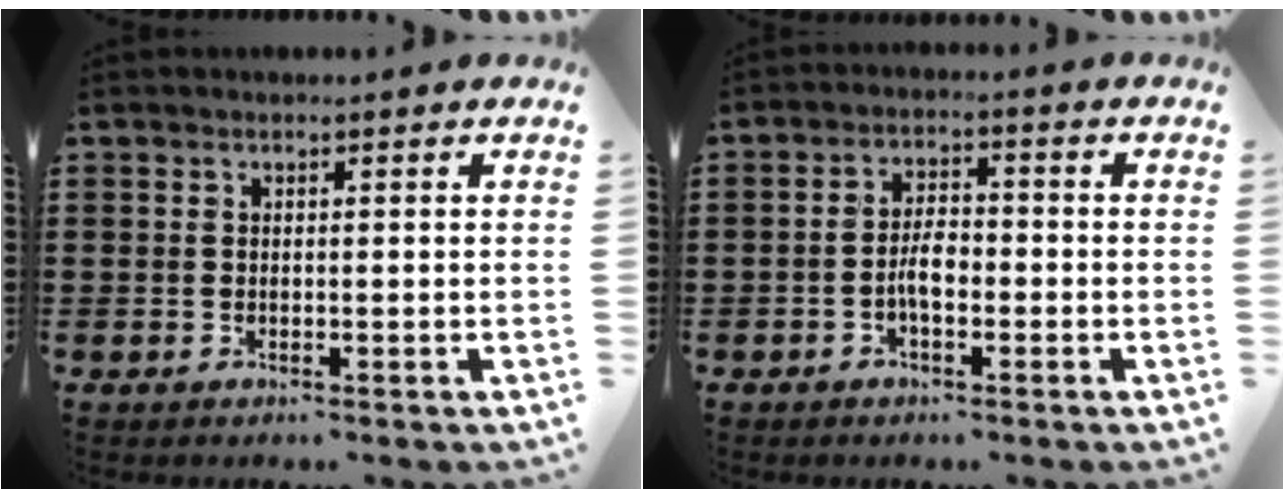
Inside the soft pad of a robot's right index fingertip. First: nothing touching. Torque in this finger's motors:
{"motor_torque": [2.14, 0.00, 0.11, 0.04]}